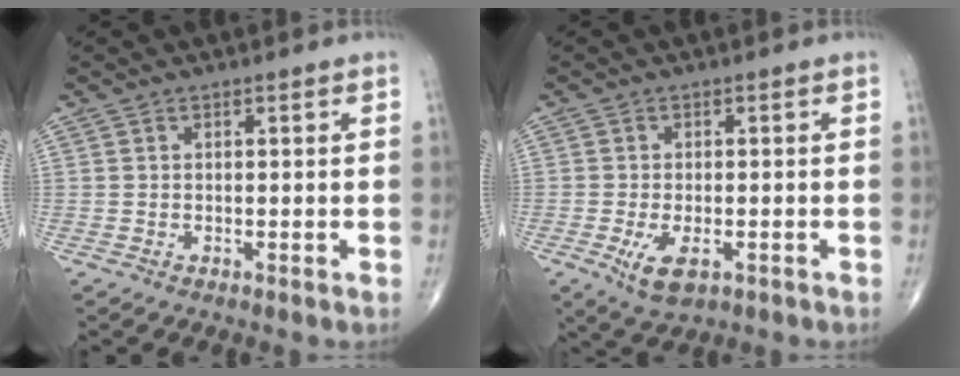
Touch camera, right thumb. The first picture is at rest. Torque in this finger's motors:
{"motor_torque": [0.09, 0.24, -0.19, -0.02, 0.16]}